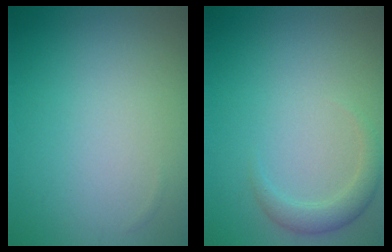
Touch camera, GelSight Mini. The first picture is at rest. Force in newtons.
{"total": 2.0, "press": 2.0, "slide": 0.2}